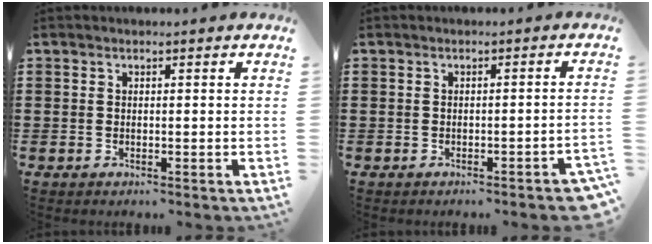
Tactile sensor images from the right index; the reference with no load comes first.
{"total": 1.3, "force": [-1.1, 0.2, 0.7], "torque": [-0.013, -0.001, -0.022]}